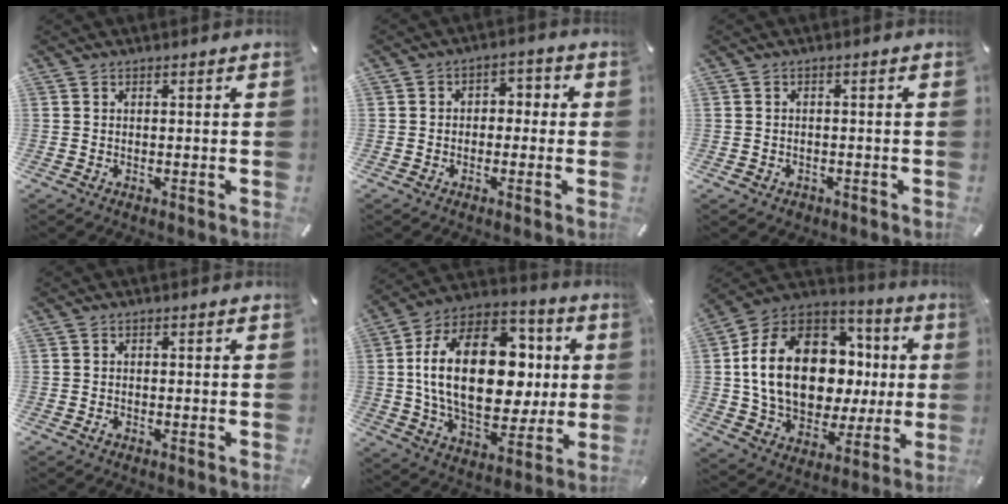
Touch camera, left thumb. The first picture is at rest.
{"total": 3.7, "force": [-2.0, 2.8, 1.4], "torque": [-0.026, 0.018, -0.041]}
{"total": 1.7, "force": [-0.8, 1.4, 0.4], "torque": [-0.009, 0.005, -0.020]}
{"total": 0.8, "force": [-0.4, 0.6, 0.5], "torque": [-0.009, 0.000, -0.009]}
{"total": 27.2, "force": [2.6, 16.9, 21.2], "torque": [-0.408, 0.005, 0.048]}
{"total": 22.0, "force": [2.7, 15.5, 15.4], "torque": [-0.310, -0.014, 0.052]}